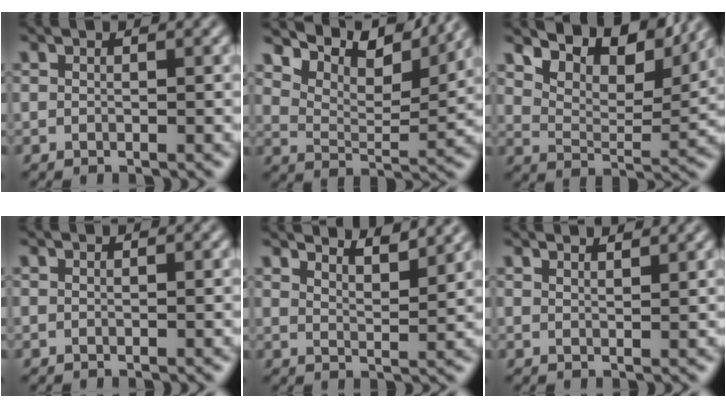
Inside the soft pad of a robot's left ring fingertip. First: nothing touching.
{"total": 8.7, "force": [7.4, 2.1, 3.9], "torque": [-0.080, 0.010, 0.115]}
{"total": 8.1, "force": [6.6, 2.6, 4.0], "torque": [-0.078, 0.006, 0.098]}
{"total": 0.0}
{"total": 4.0, "force": [3.8, 0.4, 1.3], "torque": [-0.013, 0.008, 0.042]}
{"total": 2.0, "force": [1.9, 0.1, 0.5], "torque": [-0.002, 0.005, 0.021]}